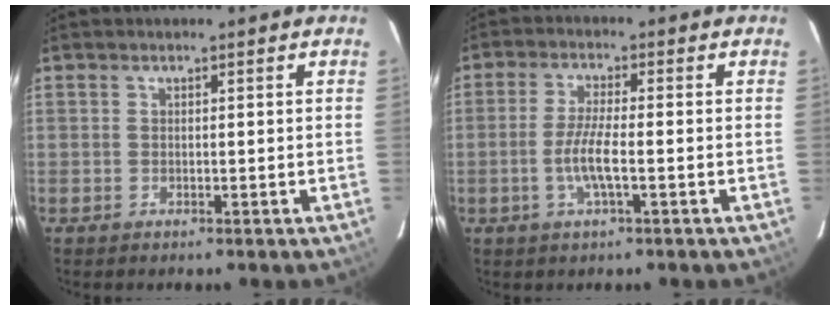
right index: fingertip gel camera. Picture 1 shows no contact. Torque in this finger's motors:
{"motor_torque": [0.55, -0.46, 0.42, 0.12]}